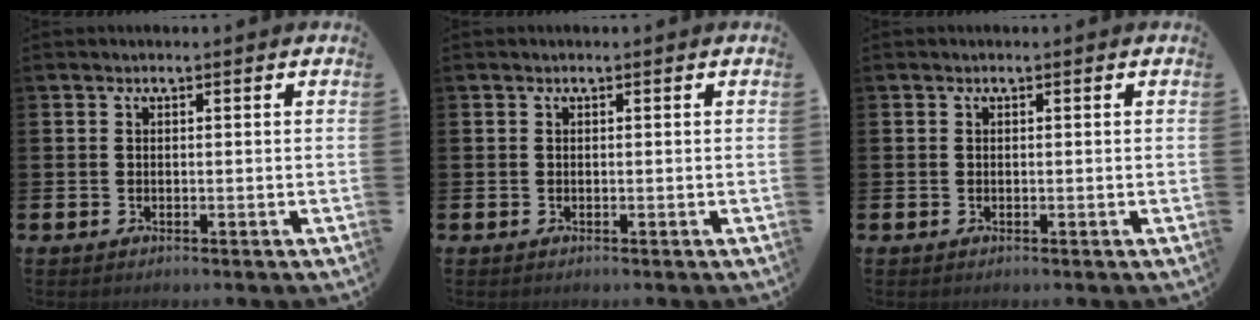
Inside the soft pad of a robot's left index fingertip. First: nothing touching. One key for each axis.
{"total": 0.0}
{"total": 0.0}